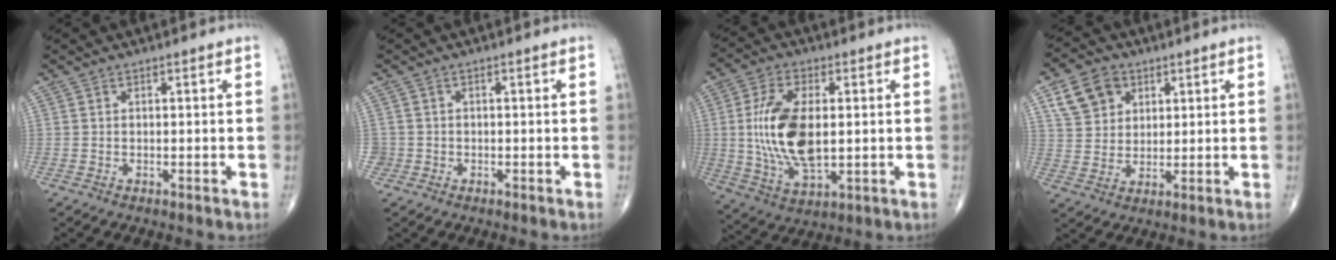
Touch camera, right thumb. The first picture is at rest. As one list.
[{"total": 1.6, "force": [-0.5, 1.5, -0.2], "torque": [0.014, 0.007, -0.015]}, {"total": 15.0, "force": [0.8, 7.5, 12.9], "torque": [-0.255, -0.007, 0.020]}, {"total": 8.9, "force": [4.1, 6.9, 4.0], "torque": [-0.049, -0.008, 0.079]}]